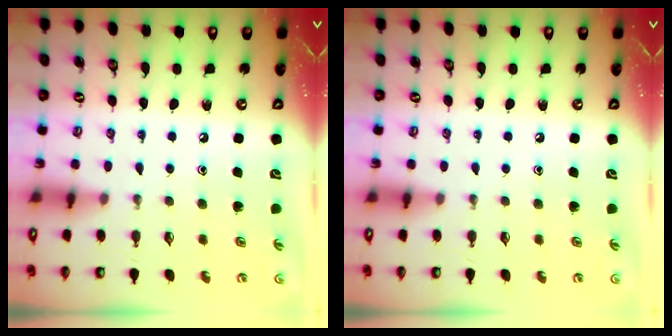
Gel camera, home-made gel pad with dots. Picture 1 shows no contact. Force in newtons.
{"total": 0.0}